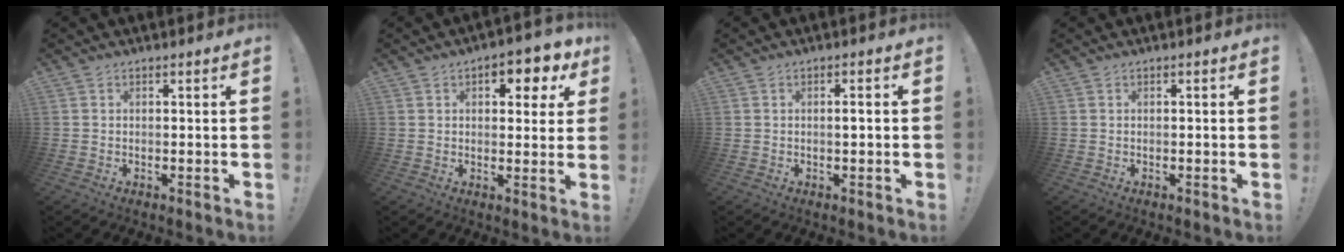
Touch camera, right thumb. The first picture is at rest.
{"total": 7.2, "force": [3.1, 3.9, 5.1], "torque": [-0.050, -0.013, 0.047]}
{"total": 1.6, "force": [-0.2, 0.1, 1.6], "torque": [-0.021, -0.001, -0.006]}
{"total": 0.0}